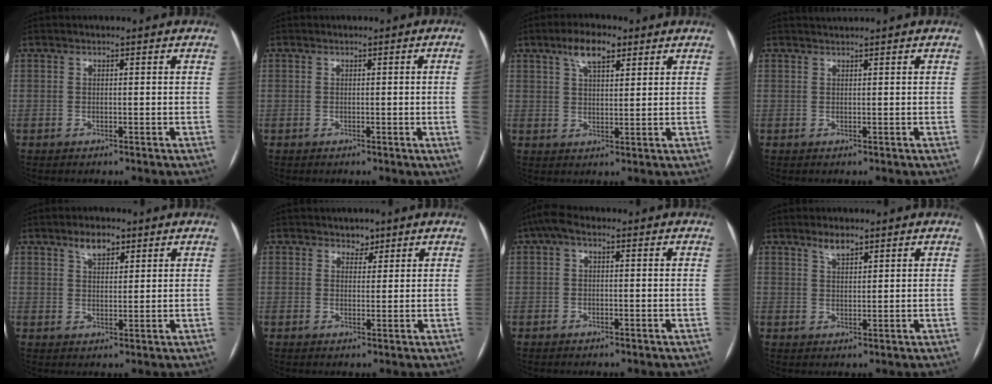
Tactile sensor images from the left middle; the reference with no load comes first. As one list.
[{"total": 3.1, "force": [-0.2, -1.2, 2.8], "torque": [-0.037, -0.003, -0.002]}, {"total": 5.9, "force": [3.6, 2.0, 4.2], "torque": [-0.082, 0.013, 0.061]}, {"total": 0.9, "force": [0.8, -0.5, -0.1], "torque": [-0.004, 0.004, 0.023]}, {"total": 3.7, "force": [2.5, 1.6, 2.1], "torque": [-0.041, 0.005, 0.044]}, {"total": 1.9, "force": [1.5, 1.1, 0.3], "torque": [-0.001, -0.005, 0.020]}, {"total": 2.7, "force": [0.8, 1.3, 2.3], "torque": [-0.045, 0.014, 0.010]}, {"total": 2.4, "force": [2.0, 0.7, 1.2], "torque": [-0.028, 0.001, 0.037]}]